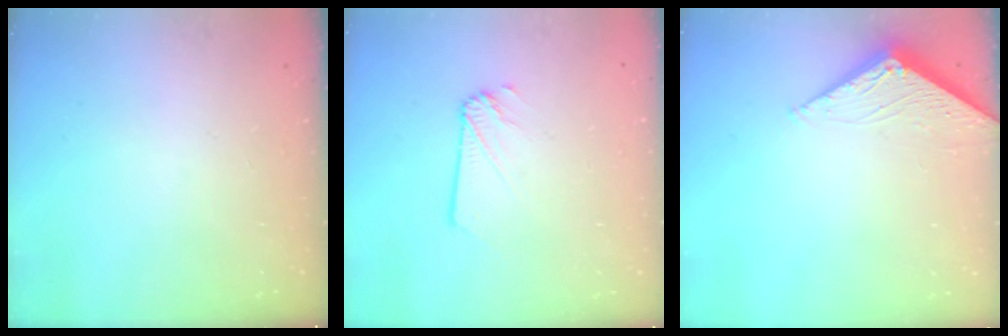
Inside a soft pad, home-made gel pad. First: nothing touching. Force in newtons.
{"total": 1.8, "press": 1.8, "slide": 0.2}
{"total": 2.7, "press": 2.7, "slide": 0.3}